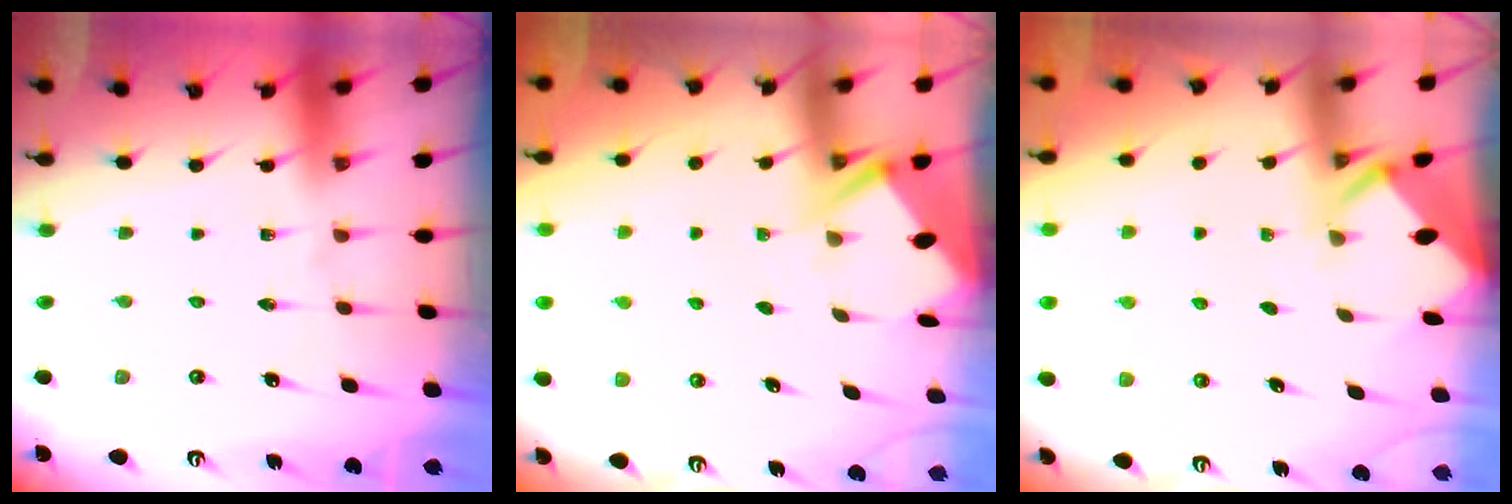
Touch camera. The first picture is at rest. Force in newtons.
{"total": 2.8, "press": 2.8, "slide": 0.4}
{"total": 2.1, "press": 2.1, "slide": 0.0}